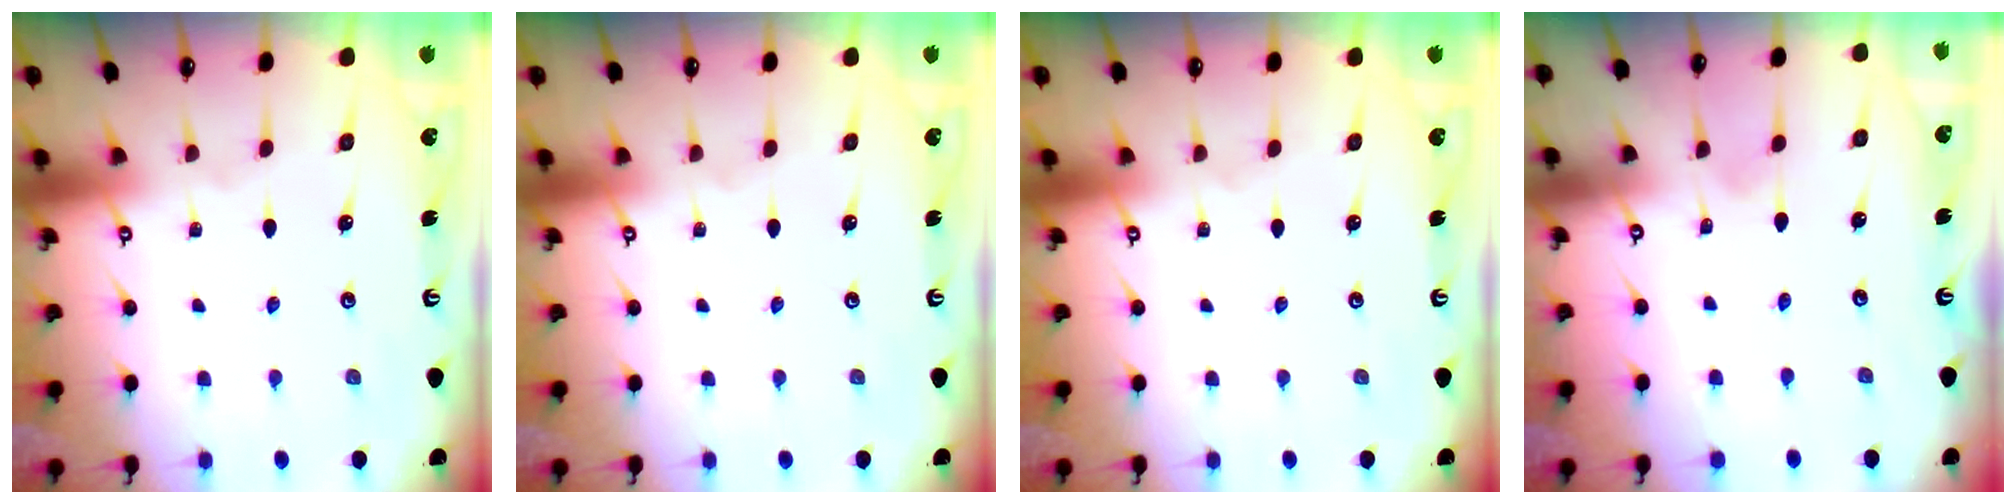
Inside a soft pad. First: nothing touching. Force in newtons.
{"total": 0.0}
{"total": 0.0}
{"total": 4.4, "press": 4.3, "slide": 0.6}